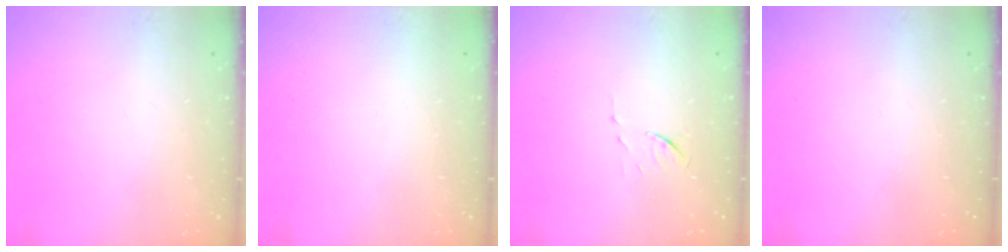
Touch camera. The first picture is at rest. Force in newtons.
{"total": 1.6, "press": 1.6, "slide": 0.1}
{"total": 5.8, "press": 5.8, "slide": 0.5}
{"total": 0.0}